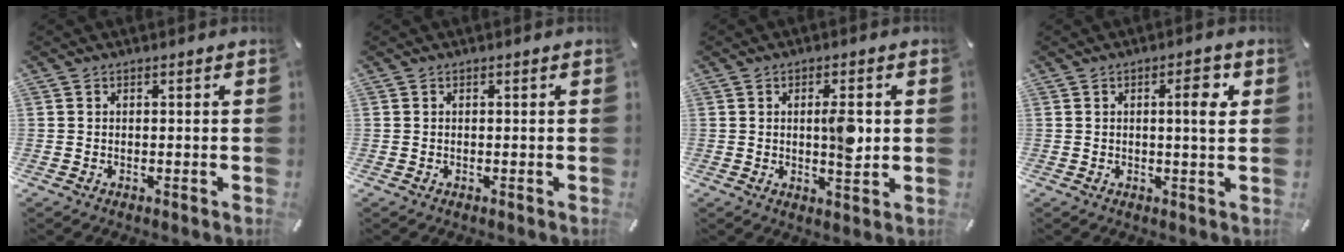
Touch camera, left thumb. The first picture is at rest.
{"total": 0.0}
{"total": 7.1, "force": [0.9, 2.7, 6.5], "torque": [-0.093, -0.008, 0.009]}
{"total": 5.7, "force": [1.6, 1.1, 5.4], "torque": [-0.075, -0.011, 0.016]}